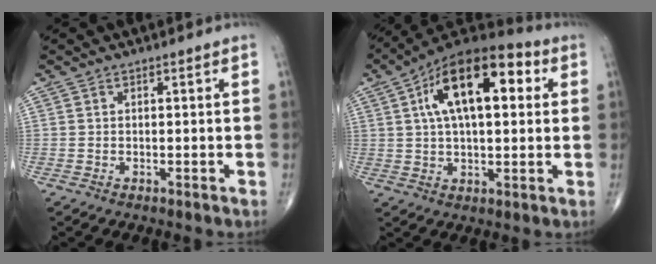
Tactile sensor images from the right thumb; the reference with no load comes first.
{"total": 19.3, "force": [5.2, 9.0, 16.2], "torque": [-0.244, 0.019, 0.074]}